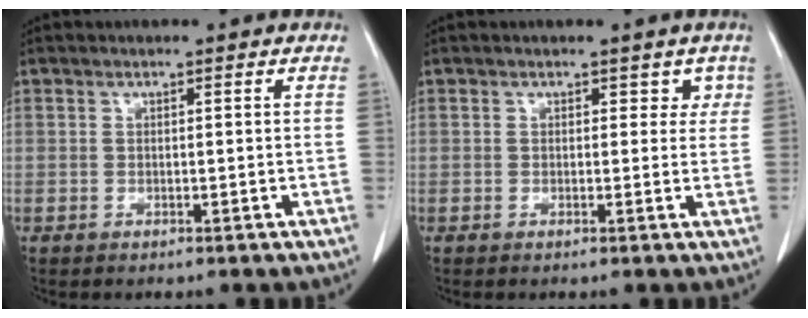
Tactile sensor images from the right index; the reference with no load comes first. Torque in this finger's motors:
{"motor_torque": [-0.02, 0.13, 0.00, -0.01]}